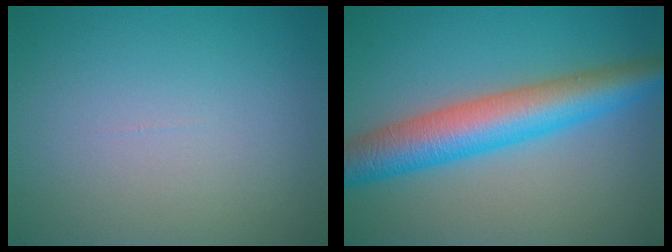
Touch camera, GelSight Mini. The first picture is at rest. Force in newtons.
{"total": 7.5, "press": 7.5, "slide": 0.1}